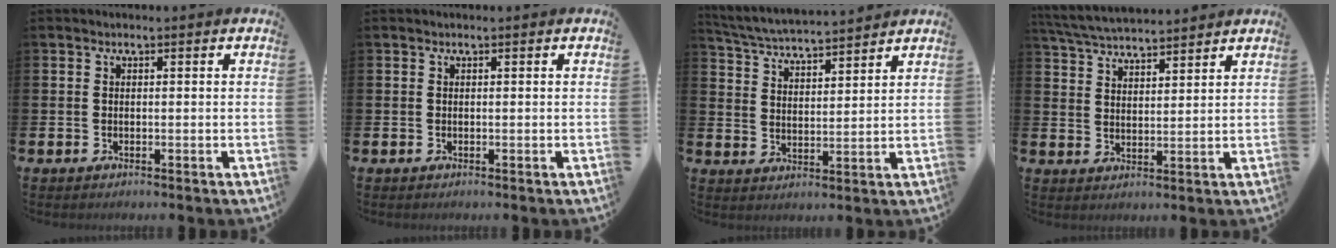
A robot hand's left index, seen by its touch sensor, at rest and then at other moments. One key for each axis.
{"total": 0.0}
{"total": 5.0, "fx": 5.0, "fy": 0.2, "fz": 0.7, "tx": -0.032, "ty": -0.035, "tz": 0.086}
{"total": 5.2, "fx": 5.2, "fy": 0.4, "fz": 0.6, "tx": -0.030, "ty": -0.029, "tz": 0.093}